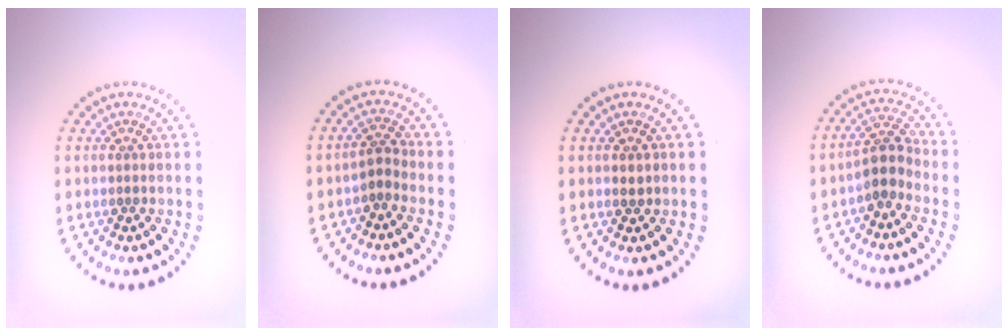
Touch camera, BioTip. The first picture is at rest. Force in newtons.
{"total": 1.9, "press": 1.4, "slide": 1.4}
{"total": 0.8, "press": 0.8, "slide": 0.1}
{"total": 3.0, "press": 2.5, "slide": 1.6}